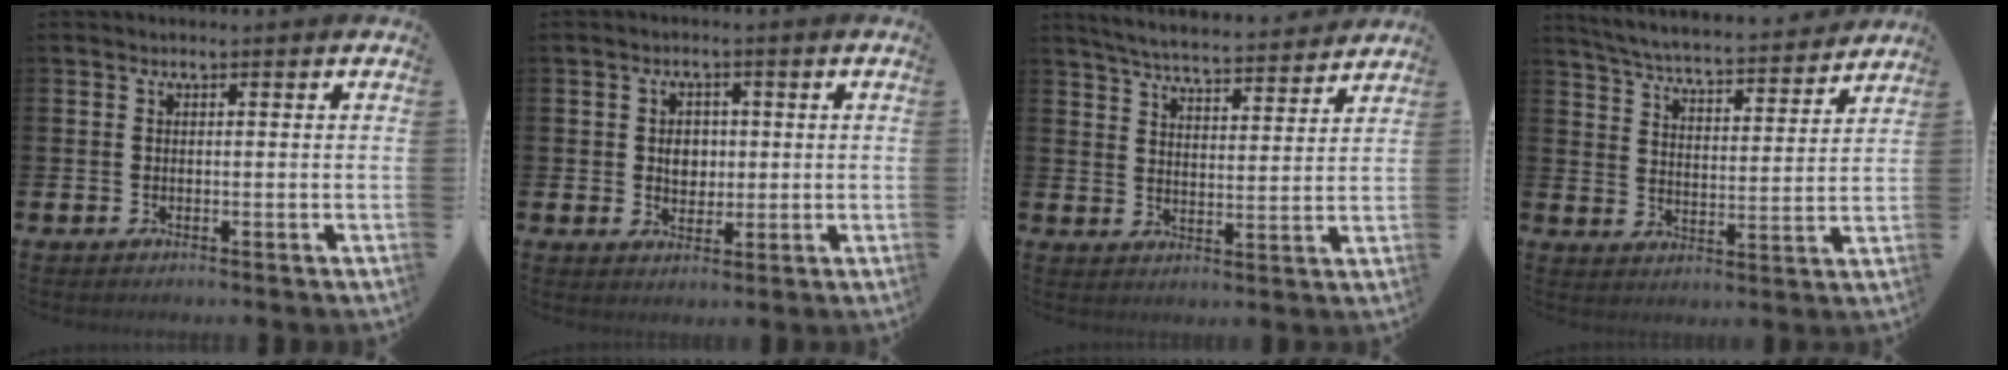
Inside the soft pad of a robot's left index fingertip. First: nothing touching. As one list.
[{"total": 3.2, "force": [0.5, 2.6, 1.9], "torque": [-0.018, 0.002, 0.001]}, {"total": 5.8, "force": [5.7, 0.4, 1.0], "torque": [-0.034, -0.042, 0.099]}, {"total": 6.0, "force": [5.8, 0.4, 1.4], "torque": [-0.054, -0.046, 0.097]}]